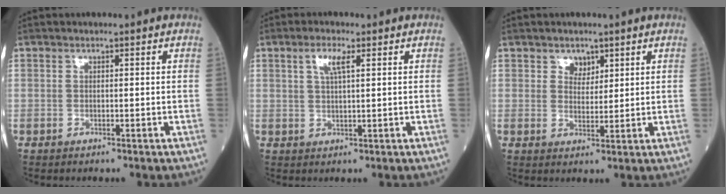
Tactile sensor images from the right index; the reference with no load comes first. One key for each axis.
{"total": 3.3, "fx": 1.5, "fy": 0.7, "fz": 2.9, "tx": -0.060, "ty": 0.005, "tz": 0.027}
{"total": 2.6, "fx": 1.7, "fy": 1.8, "fz": 0.9, "tx": -0.010, "ty": -0.001, "tz": 0.028}